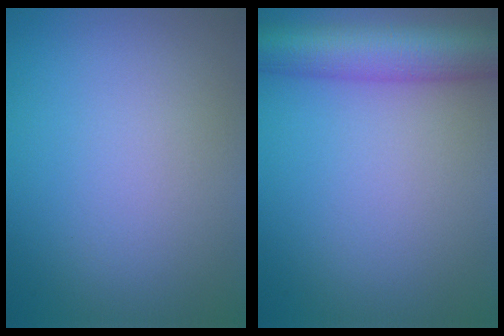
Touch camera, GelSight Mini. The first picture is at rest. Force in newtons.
{"total": 7.8, "press": 7.8, "slide": 0.3}